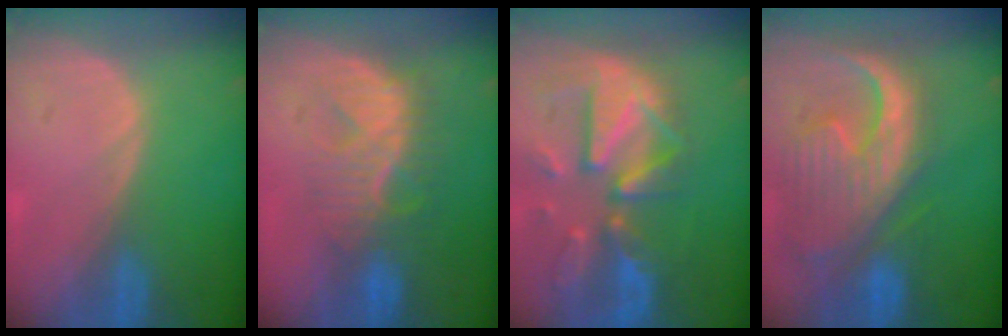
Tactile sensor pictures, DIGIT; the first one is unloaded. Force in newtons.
{"total": 8.0, "press": 7.9, "slide": 1.1}
{"total": 12.1, "press": 10.5, "slide": 6.1}
{"total": 13.3, "press": 11.5, "slide": 6.7}